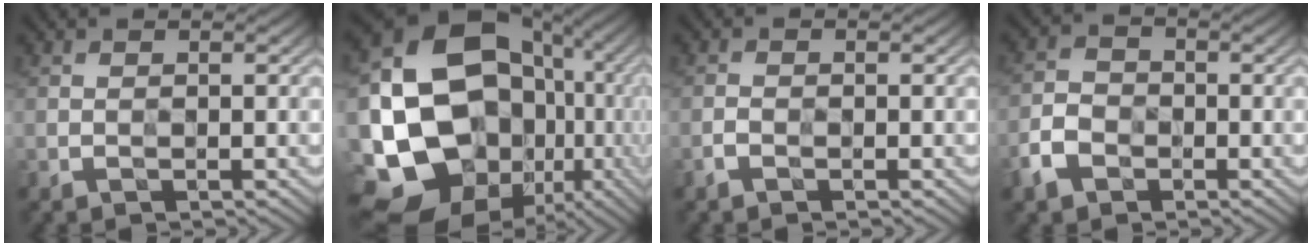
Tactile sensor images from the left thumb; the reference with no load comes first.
{"total": 21.8, "force": [-2.6, 18.3, 11.7], "torque": [-0.286, -0.033, -0.026]}
{"total": 0.9, "force": [-0.7, 0.5, 0.4], "torque": [-0.011, 0.000, -0.016]}
{"total": 4.1, "force": [-2.2, 3.0, 1.8], "torque": [-0.048, -0.004, -0.055]}